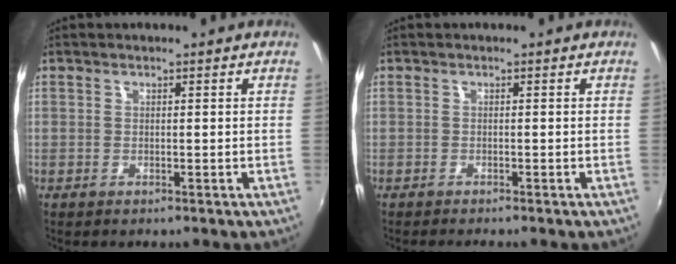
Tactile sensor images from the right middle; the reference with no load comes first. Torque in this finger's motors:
{"motor_torque": [1.09, -1.05, 0.30, 0.15]}